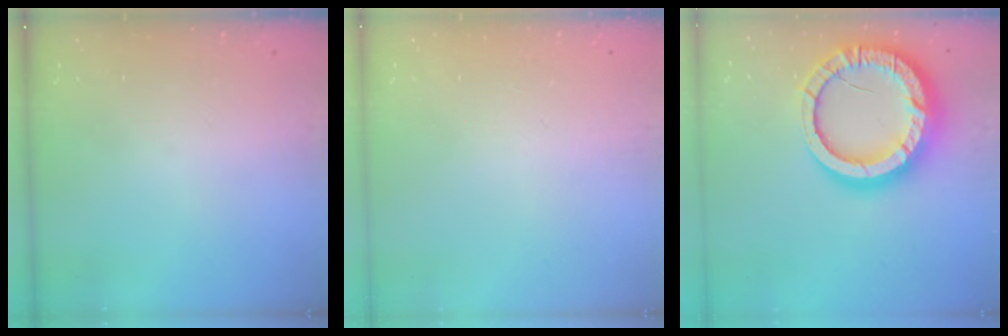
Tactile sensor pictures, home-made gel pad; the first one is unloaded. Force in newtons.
{"total": 2.6, "press": 2.6, "slide": 0.2}
{"total": 22.5, "press": 22.4, "slide": 2.0}